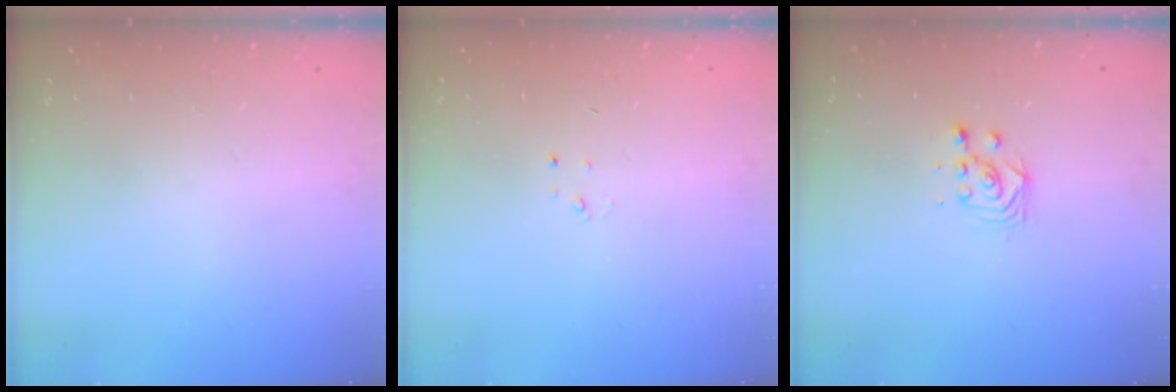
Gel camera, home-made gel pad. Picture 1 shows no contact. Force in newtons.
{"total": 2.3, "press": 2.3, "slide": 0.3}
{"total": 3.0, "press": 3.0, "slide": 0.2}